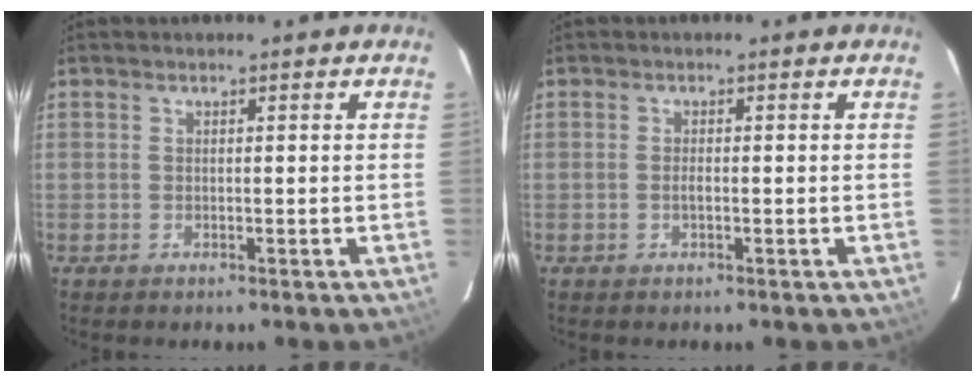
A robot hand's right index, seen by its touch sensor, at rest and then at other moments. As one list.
[{"total": 0.9, "force": [-0.3, 0.3, 0.8], "torque": [-0.017, -0.001, -0.006]}]